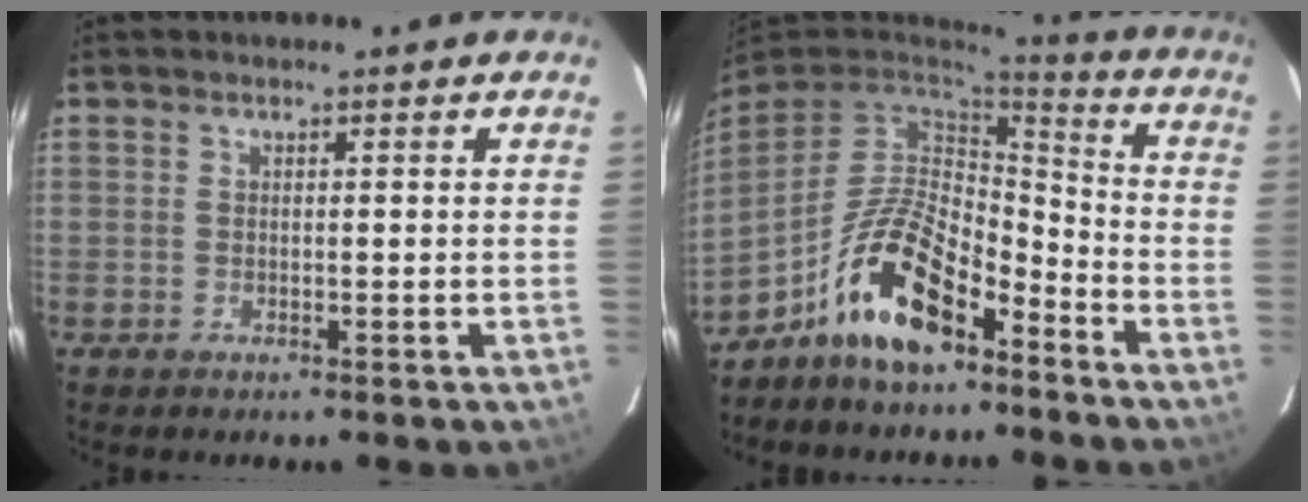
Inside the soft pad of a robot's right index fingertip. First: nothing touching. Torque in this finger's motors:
{"motor_torque": [0.66, -0.64, 1.05, 0.21]}